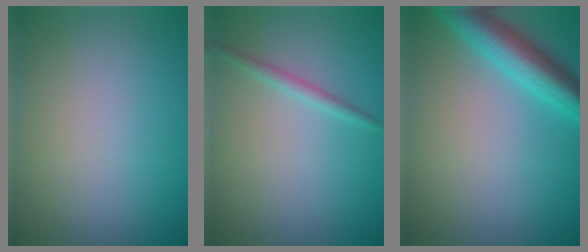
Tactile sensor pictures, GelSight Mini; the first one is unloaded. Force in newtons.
{"total": 1.2, "press": 1.2, "slide": 0.1}
{"total": 5.0, "press": 5.0, "slide": 0.2}